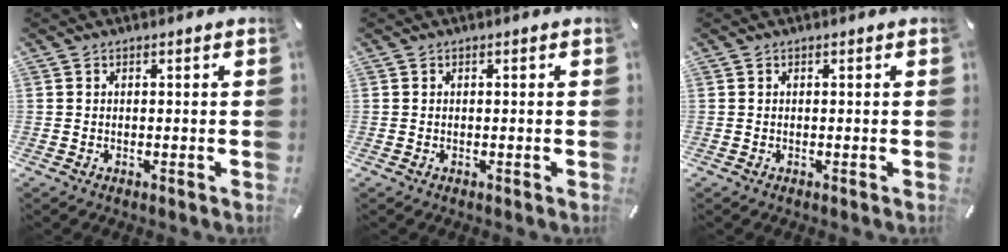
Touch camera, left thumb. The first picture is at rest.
{"total": 0.0}
{"total": 0.0}